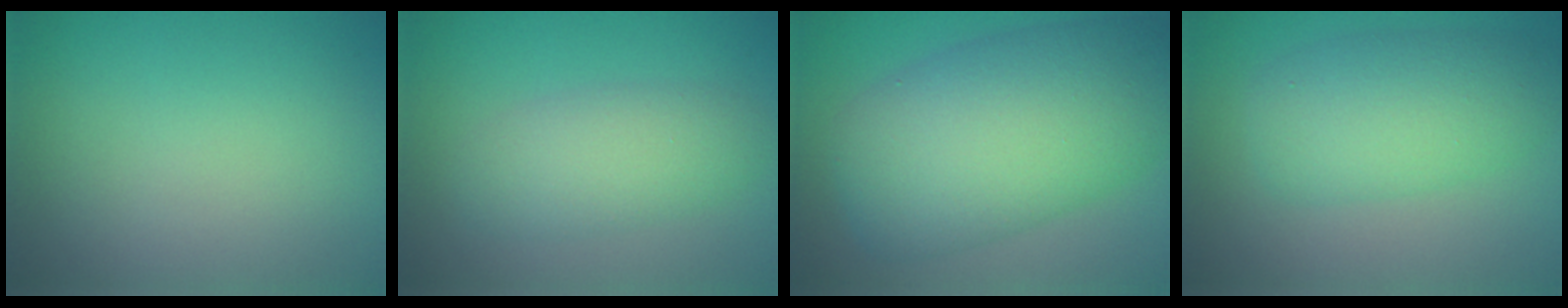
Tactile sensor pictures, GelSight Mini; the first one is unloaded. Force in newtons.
{"total": 4.0, "press": 4.0, "slide": 0.3}
{"total": 11.7, "press": 11.7, "slide": 0.3}
{"total": 5.7, "press": 5.7, "slide": 0.3}